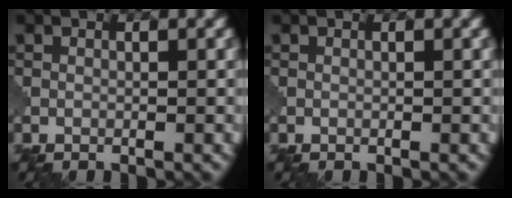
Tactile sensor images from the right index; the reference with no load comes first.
{"total": 0.0}